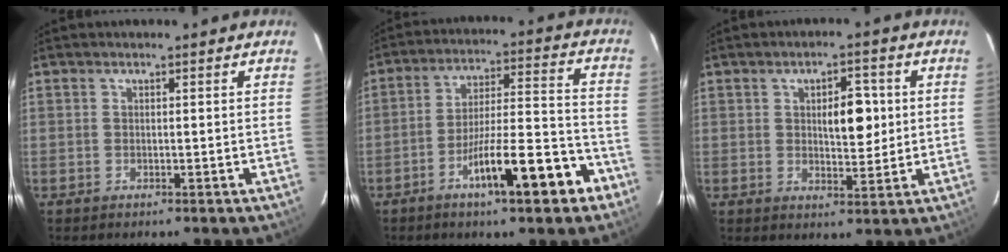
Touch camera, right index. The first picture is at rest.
{"total": 14.2, "force": [-7.7, 2.1, 11.8], "torque": [-0.187, 0.010, -0.120]}
{"total": 6.3, "force": [1.0, 2.7, 5.6], "torque": [-0.082, 0.005, 0.020]}